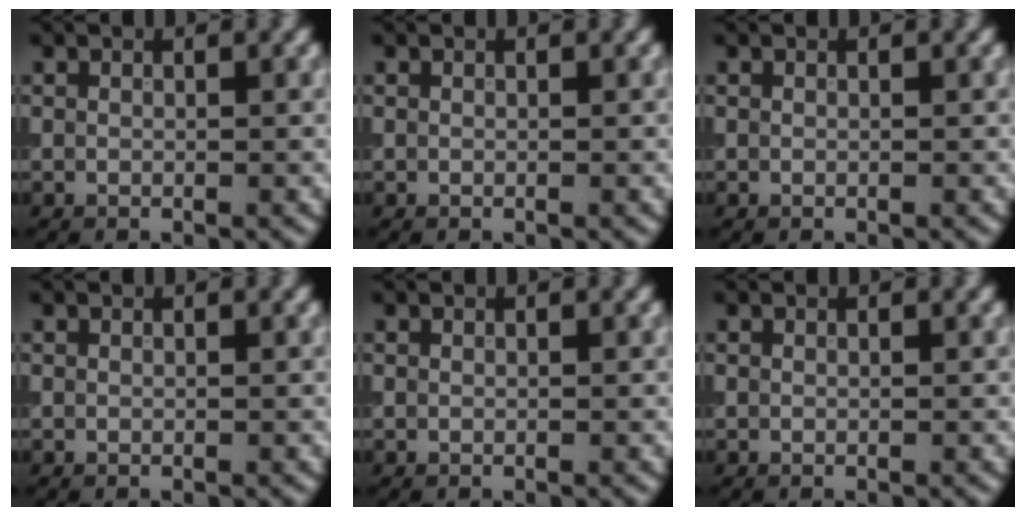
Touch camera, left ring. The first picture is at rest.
{"total": 0.0}
{"total": 0.0}
{"total": 0.0}
{"total": 0.0}
{"total": 0.0}